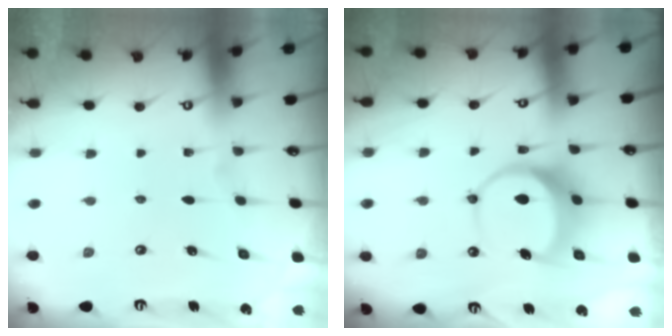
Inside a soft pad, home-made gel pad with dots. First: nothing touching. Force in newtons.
{"total": 8.7, "press": 8.6, "slide": 1.4}